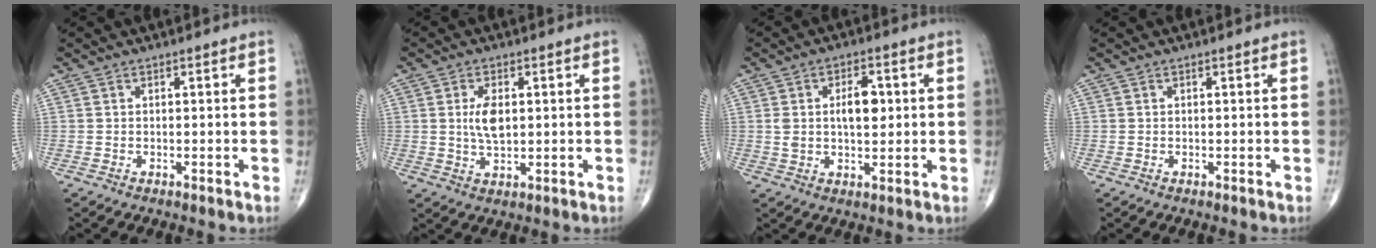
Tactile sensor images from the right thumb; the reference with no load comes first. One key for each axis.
{"total": 5.4, "fx": 0.8, "fy": 2.7, "fz": 4.6, "tx": -0.084, "ty": -0.007, "tz": 0.016}
{"total": 6.9, "fx": 1.2, "fy": 3.6, "fz": 5.8, "tx": -0.085, "ty": 0.002, "tz": 0.020}
{"total": 0.0}